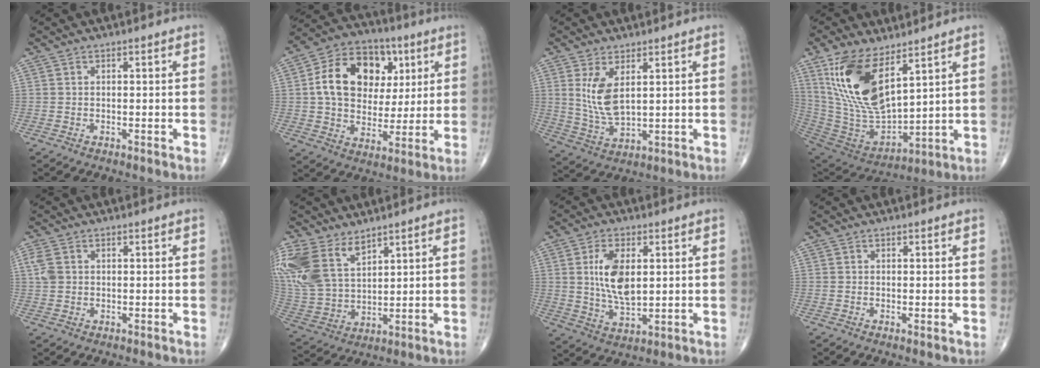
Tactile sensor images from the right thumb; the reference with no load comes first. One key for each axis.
{"total": 18.1, "fx": 4.3, "fy": 13.5, "fz": 11.3, "tx": -0.161, "ty": 0.006, "tz": 0.070}
{"total": 7.9, "fx": 2.5, "fy": 3.6, "fz": 6.6, "tx": -0.131, "ty": -0.018, "tz": 0.062}
{"total": 19.3, "fx": 9.2, "fy": 8.5, "fz": 14.7, "tx": -0.280, "ty": -0.047, "tz": 0.198}
{"total": 3.1, "fx": 0.7, "fy": 2.3, "fz": 2.0, "tx": -0.052, "ty": 0.004, "tz": 0.017}
{"total": 17.4, "fx": 9.9, "fy": 10.3, "fz": 10.0, "tx": -0.237, "ty": -0.018, "tz": 0.210}
{"total": 10.1, "fx": 2.0, "fy": 5.2, "fz": 8.5, "tx": -0.154, "ty": -0.014, "tz": 0.043}
{"total": 0.6, "fx": 0.0, "fy": 0.1, "fz": 0.5, "tx": -0.010, "ty": -0.003, "tz": -0.003}